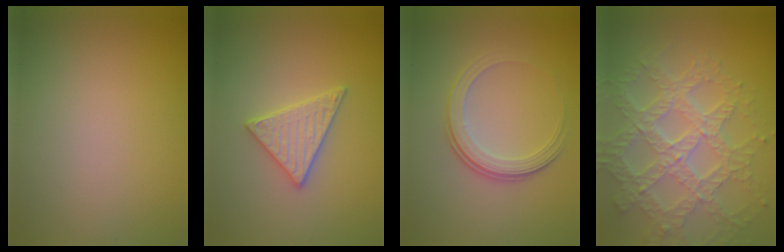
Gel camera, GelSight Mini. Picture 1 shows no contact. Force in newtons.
{"total": 2.9, "press": 2.8, "slide": 0.5}
{"total": 3.7, "press": 2.8, "slide": 2.5}
{"total": 7.8, "press": 5.6, "slide": 5.5}